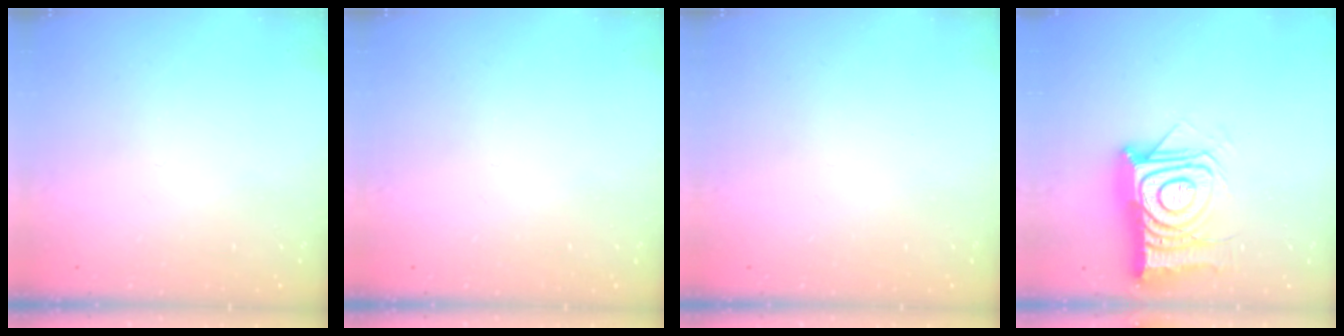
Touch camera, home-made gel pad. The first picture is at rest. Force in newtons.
{"total": 0.0}
{"total": 0.0}
{"total": 19.5, "press": 19.4, "slide": 1.3}